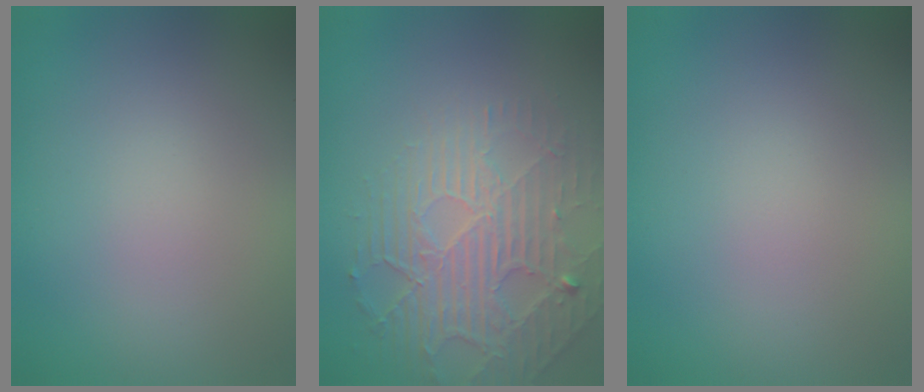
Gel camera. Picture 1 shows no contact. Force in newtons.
{"total": 3.8, "press": 3.4, "slide": 1.6}
{"total": 0.0}